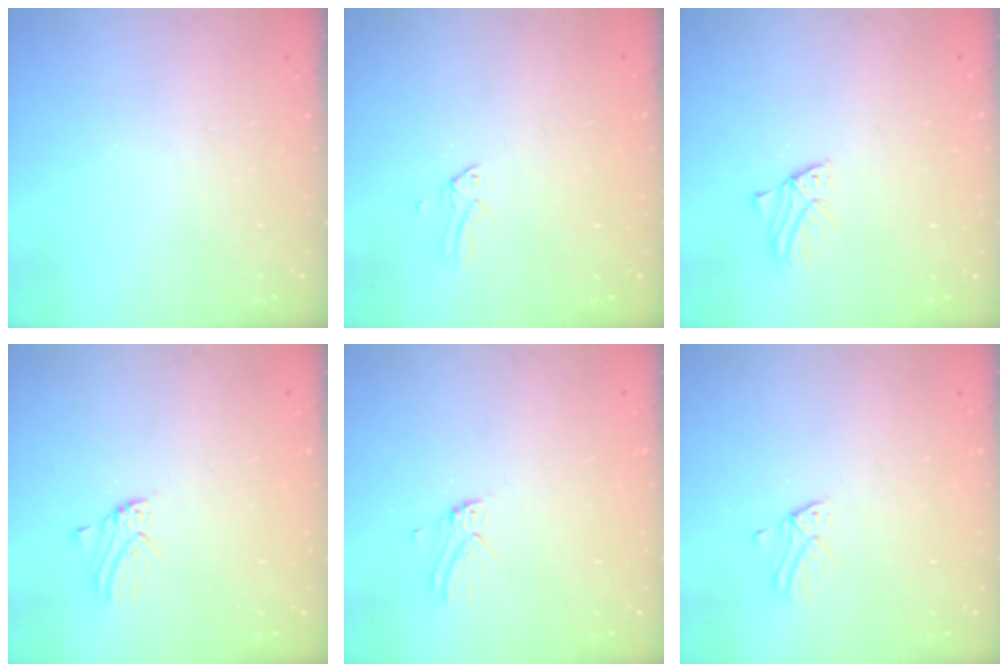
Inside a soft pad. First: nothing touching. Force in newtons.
{"total": 0.0}
{"total": 1.8, "press": 1.8, "slide": 0.1}
{"total": 2.1, "press": 2.1, "slide": 0.2}
{"total": 3.0, "press": 3.0, "slide": 0.3}
{"total": 1.8, "press": 1.8, "slide": 0.1}